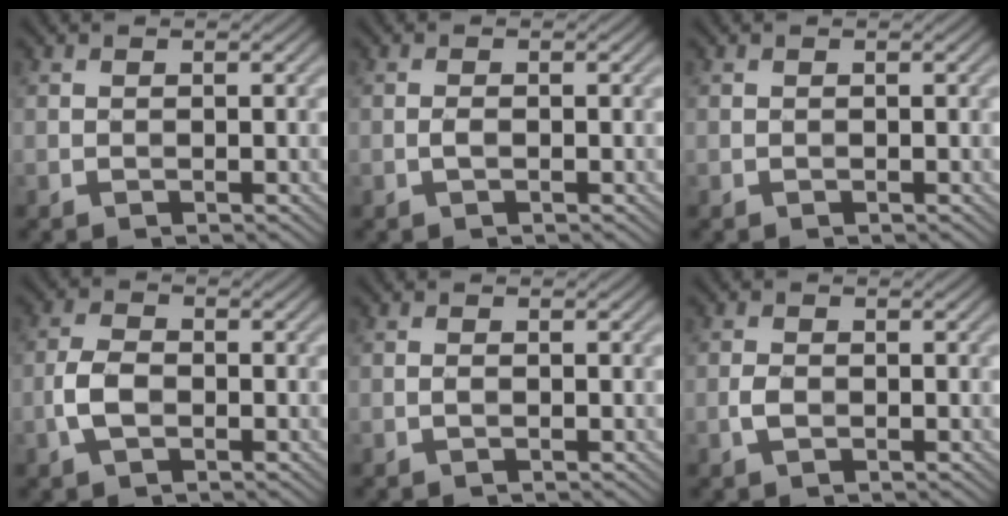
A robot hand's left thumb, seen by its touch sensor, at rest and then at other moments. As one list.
[{"total": 0.9, "force": [-0.3, 0.2, 0.8], "torque": [-0.019, 0.002, -0.007]}, {"total": 0.0}, {"total": 3.9, "force": [-1.2, 2.3, 2.9], "torque": [-0.071, 0.002, -0.030]}, {"total": 0.6, "force": [-0.2, 0.1, 0.5], "torque": [-0.012, 0.002, -0.004]}, {"total": 1.7, "force": [-0.5, 1.0, 1.2], "torque": [-0.029, 0.002, -0.014]}]